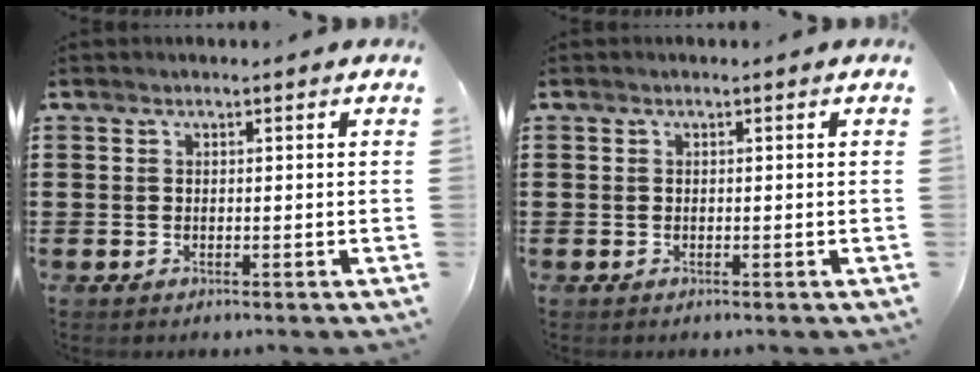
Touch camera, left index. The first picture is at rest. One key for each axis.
{"total": 0.0}